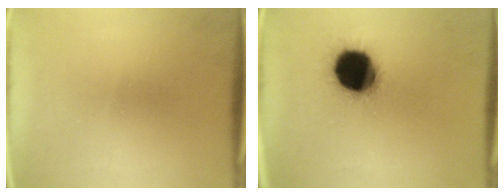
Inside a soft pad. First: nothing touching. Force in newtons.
{"total": 19.4}